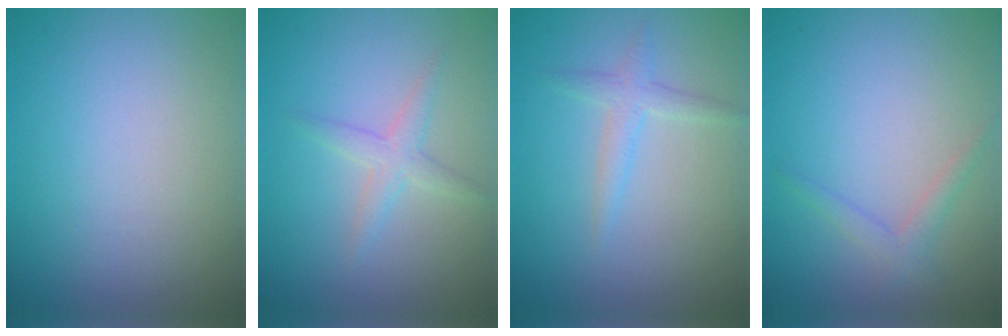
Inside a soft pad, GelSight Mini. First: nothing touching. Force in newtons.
{"total": 2.0, "press": 2.0, "slide": 0.1}
{"total": 1.8, "press": 1.8, "slide": 0.1}
{"total": 1.4, "press": 1.4, "slide": 0.1}